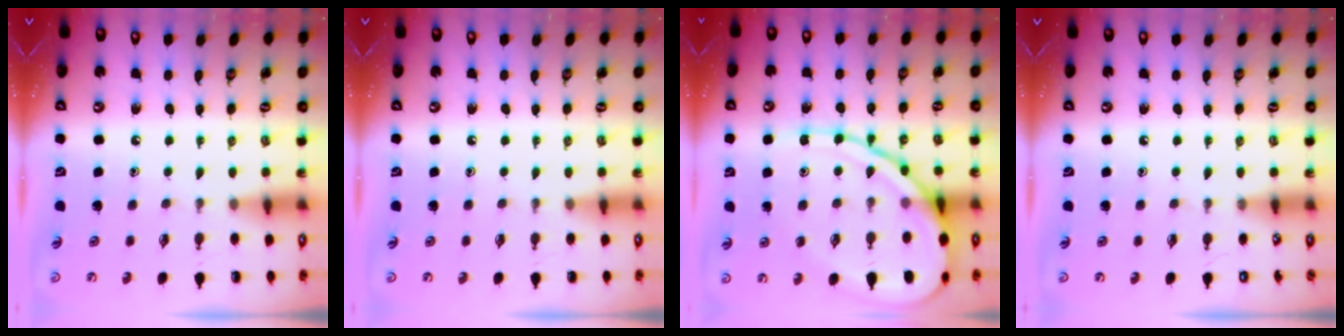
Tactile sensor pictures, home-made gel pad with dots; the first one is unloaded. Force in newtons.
{"total": 0.0}
{"total": 15.6, "press": 15.4, "slide": 1.8}
{"total": 0.0}